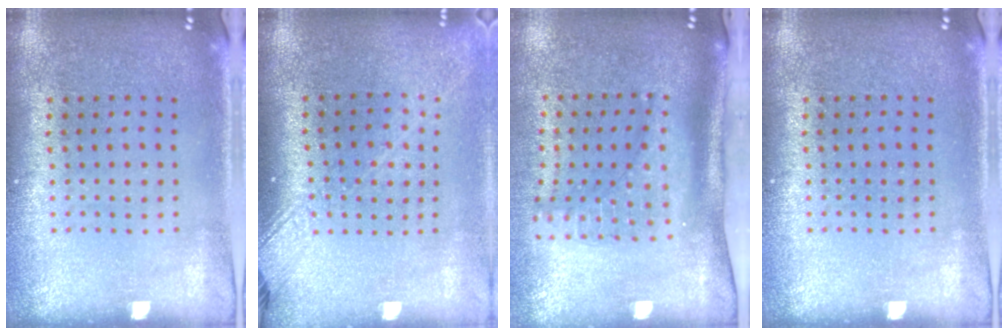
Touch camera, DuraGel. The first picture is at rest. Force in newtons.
{"total": 1.8, "press": 1.4, "slide": 1.0}
{"total": 2.3, "press": 1.6, "slide": 1.7}
{"total": 0.0}